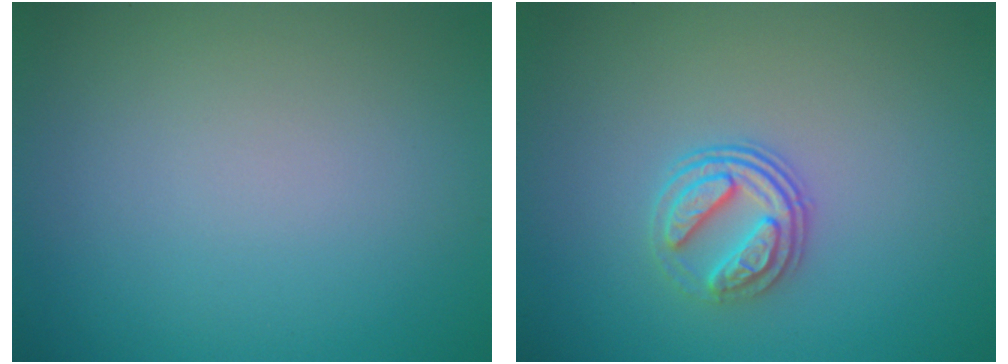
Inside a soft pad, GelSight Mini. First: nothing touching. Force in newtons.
{"total": 3.0, "press": 2.6, "slide": 1.6}